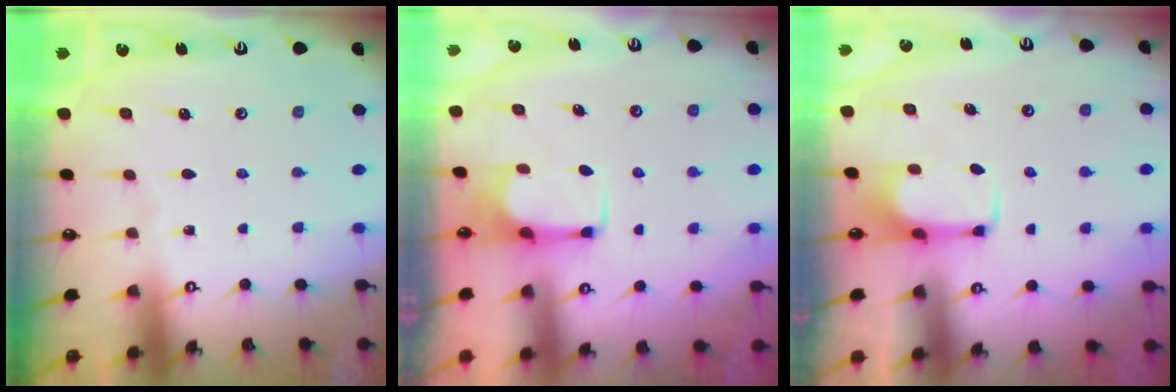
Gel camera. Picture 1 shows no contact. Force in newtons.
{"total": 2.8, "press": 2.8, "slide": 0.4}
{"total": 1.9, "press": 1.9, "slide": 0.3}